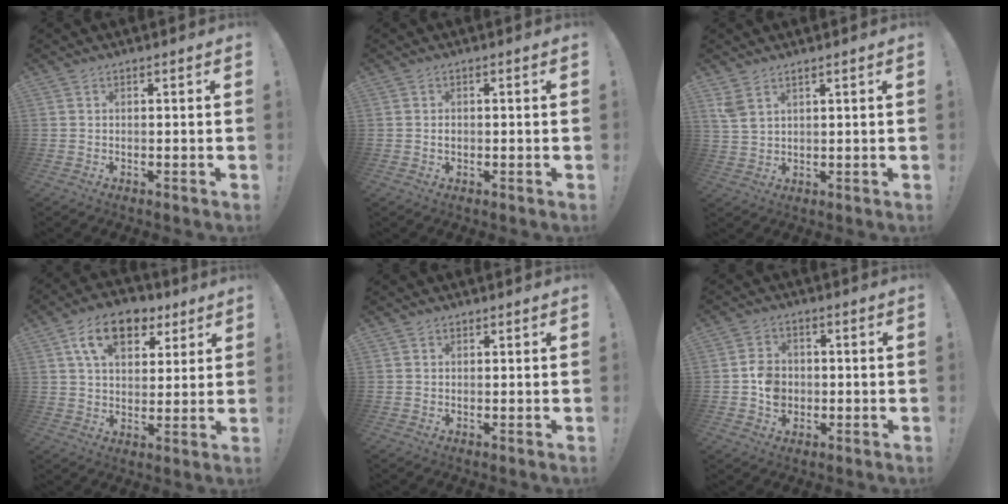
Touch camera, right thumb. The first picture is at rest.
{"total": 0.9, "force": [-0.2, 0.7, 0.5], "torque": [-0.002, 0.000, -0.007]}
{"total": 3.9, "force": [2.6, 1.7, 2.5], "torque": [-0.049, -0.010, 0.051]}
{"total": 14.2, "force": [7.1, 9.2, 8.1], "torque": [-0.128, -0.018, 0.132]}
{"total": 1.3, "force": [0.9, 0.8, 0.1], "torque": [0.002, -0.001, 0.017]}
{"total": 7.7, "force": [-1.2, 6.6, 3.8], "torque": [-0.058, 0.021, -0.015]}